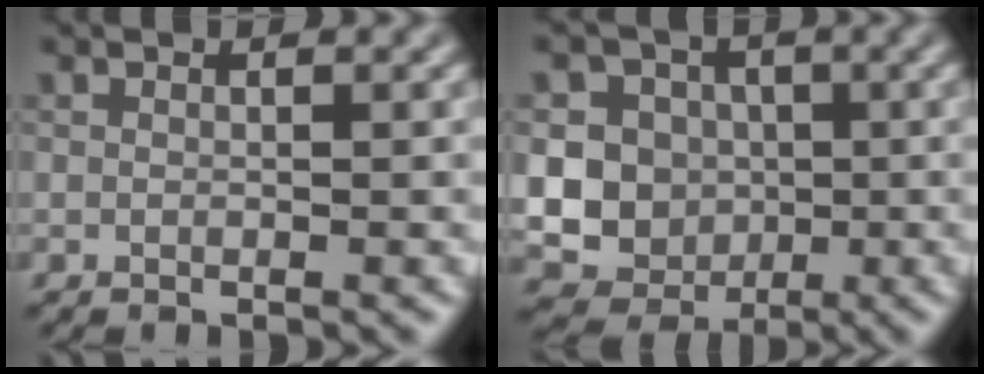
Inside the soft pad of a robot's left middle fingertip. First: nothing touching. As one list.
[{"total": 12.0, "force": [0.2, 11.5, 3.6], "torque": [-0.084, 0.016, -0.005]}]